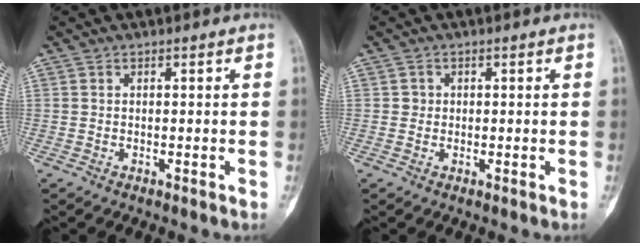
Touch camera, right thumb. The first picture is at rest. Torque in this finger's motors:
{"motor_torque": [0.08, -0.06, 0.03, 0.17, 0.03]}